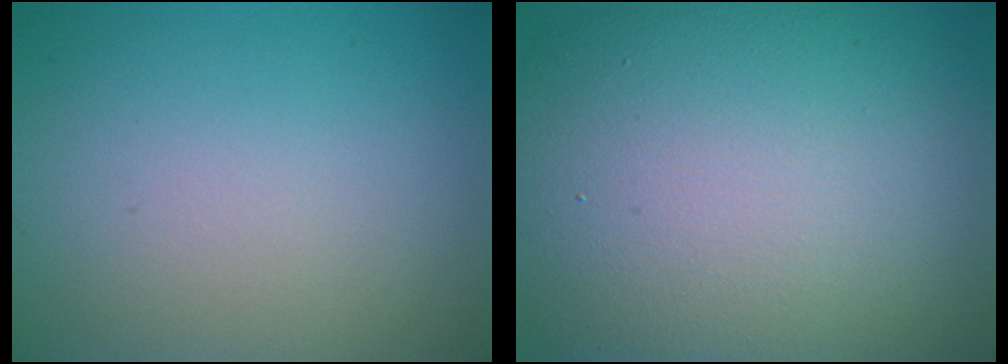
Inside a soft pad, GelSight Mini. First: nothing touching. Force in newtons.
{"total": 16.5, "press": 16.5, "slide": 0.7}